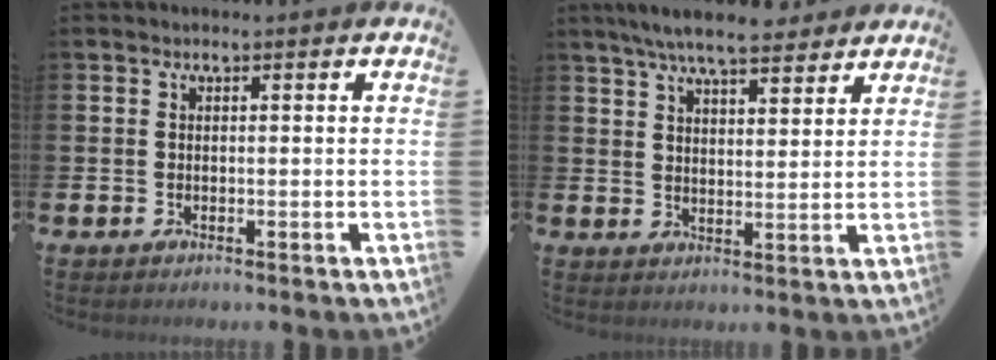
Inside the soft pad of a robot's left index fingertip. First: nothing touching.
{"total": 7.2, "force": [6.6, 1.3, 2.6], "torque": [-0.059, -0.022, 0.117]}